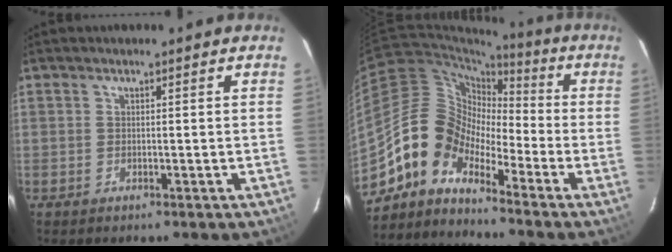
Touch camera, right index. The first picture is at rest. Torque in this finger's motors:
{"motor_torque": [1.06, -1.08, 0.44, -0.01]}